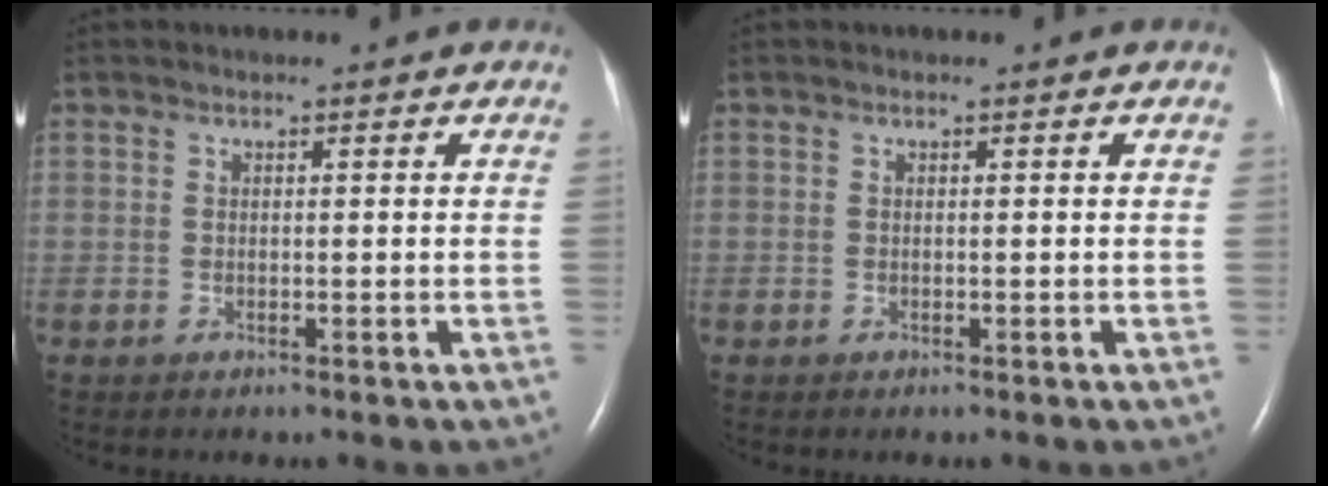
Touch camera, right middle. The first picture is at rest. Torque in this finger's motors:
{"motor_torque": [0.04, -0.04, -0.54, -0.17]}